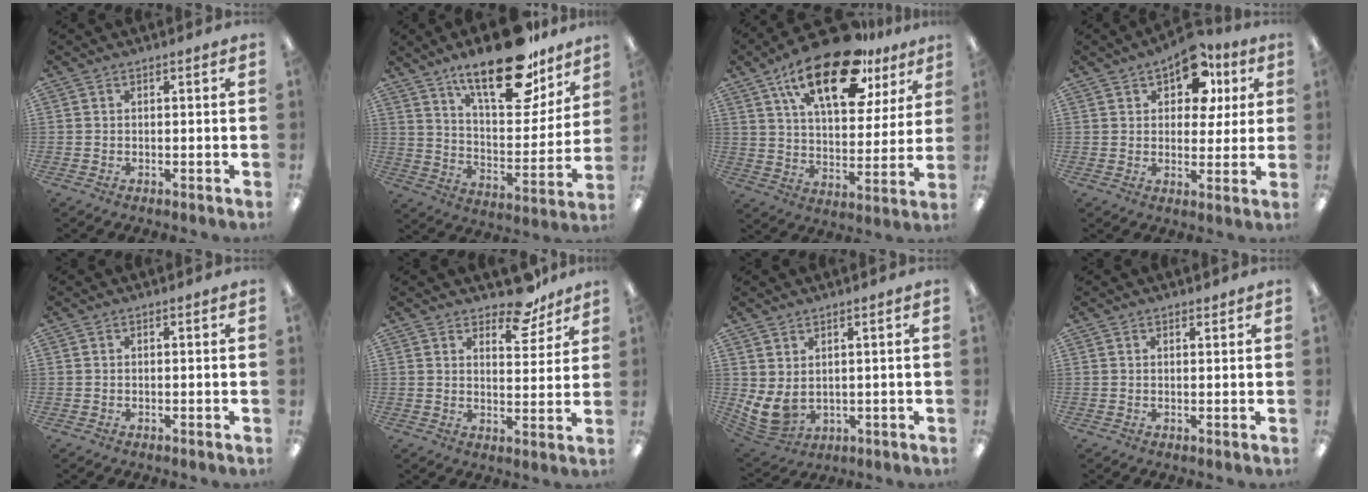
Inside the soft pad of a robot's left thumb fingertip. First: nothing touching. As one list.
[{"total": 22.2, "force": [15.5, 8.7, 13.3], "torque": [-0.204, -0.092, 0.263]}, {"total": 23.1, "force": [14.0, 10.2, 15.3], "torque": [-0.246, -0.066, 0.236]}, {"total": 12.2, "force": [6.7, 7.2, 7.3], "torque": [-0.098, -0.018, 0.114]}, {"total": 0.0}, {"total": 9.7, "force": [7.8, 4.0, 4.2], "torque": [-0.048, -0.049, 0.137]}, {"total": 6.2, "force": [1.9, 4.2, 4.1], "torque": [-0.100, -0.022, 0.035]}, {"total": 1.2, "force": [1.0, 0.4, 0.4], "torque": [-0.001, -0.004, 0.017]}]